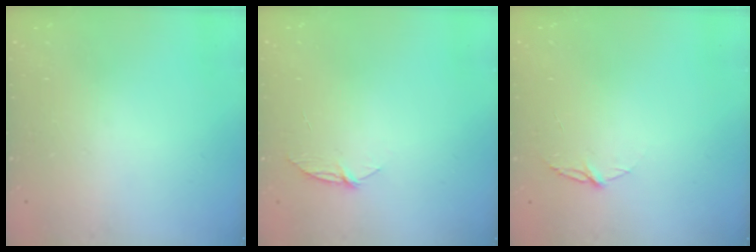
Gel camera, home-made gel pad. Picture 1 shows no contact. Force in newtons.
{"total": 4.9, "press": 4.8, "slide": 0.6}
{"total": 4.8, "press": 4.8, "slide": 0.5}